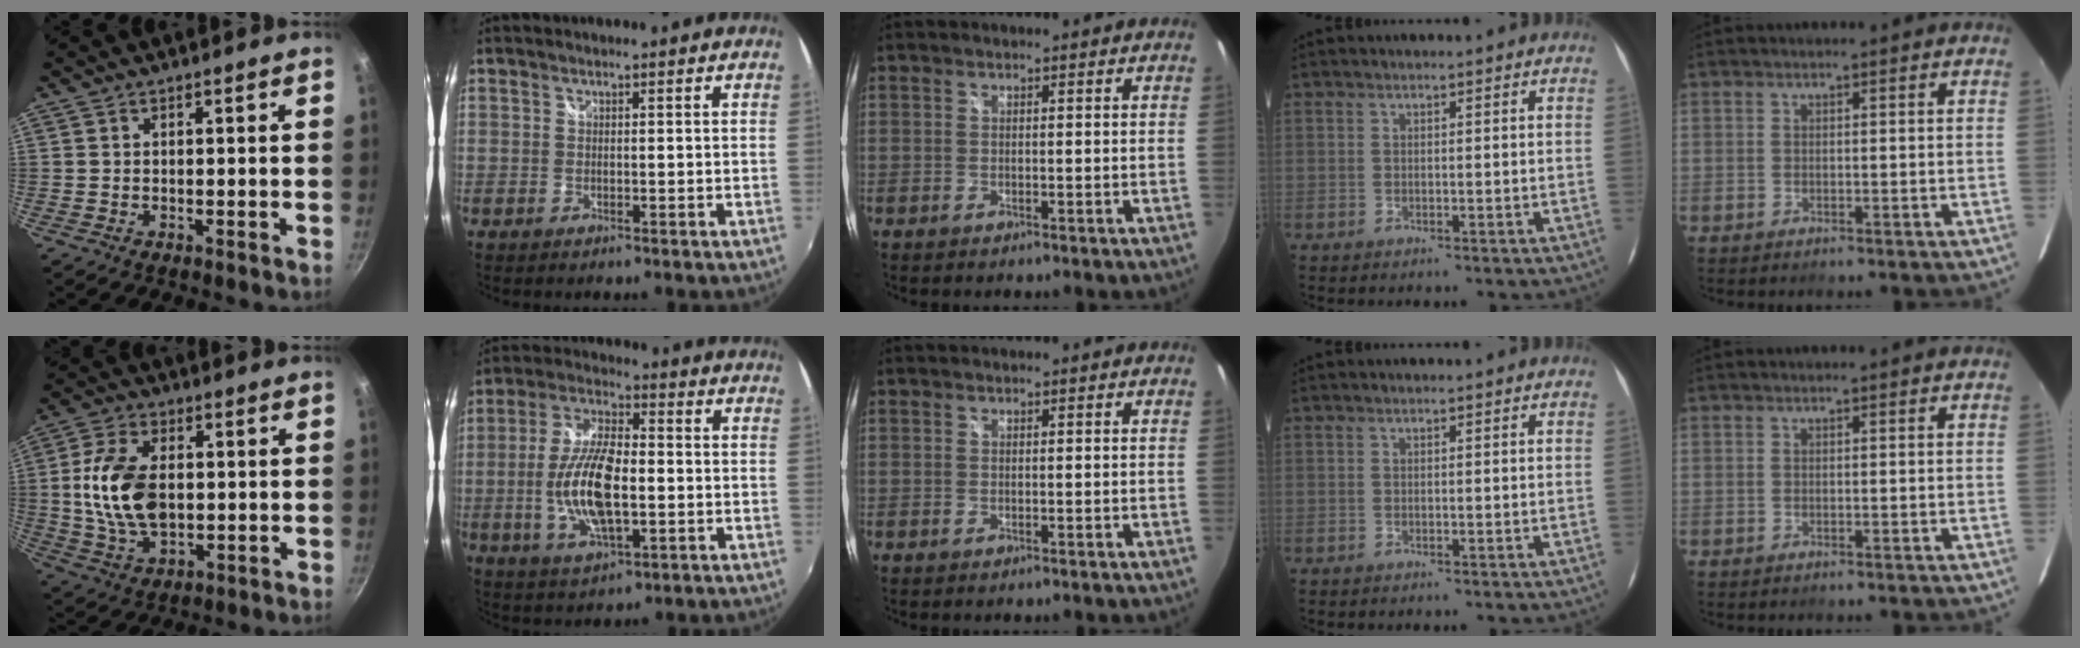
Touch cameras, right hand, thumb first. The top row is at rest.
{"thumb": {"total": 13.6, "force": [0.5, 8.3, 10.8], "torque": [-0.195, 0.004, 0.011]}, "index": {"total": 14.3, "force": [-2.2, 5.7, 12.9], "torque": [-0.263, -0.001, -0.040]}}